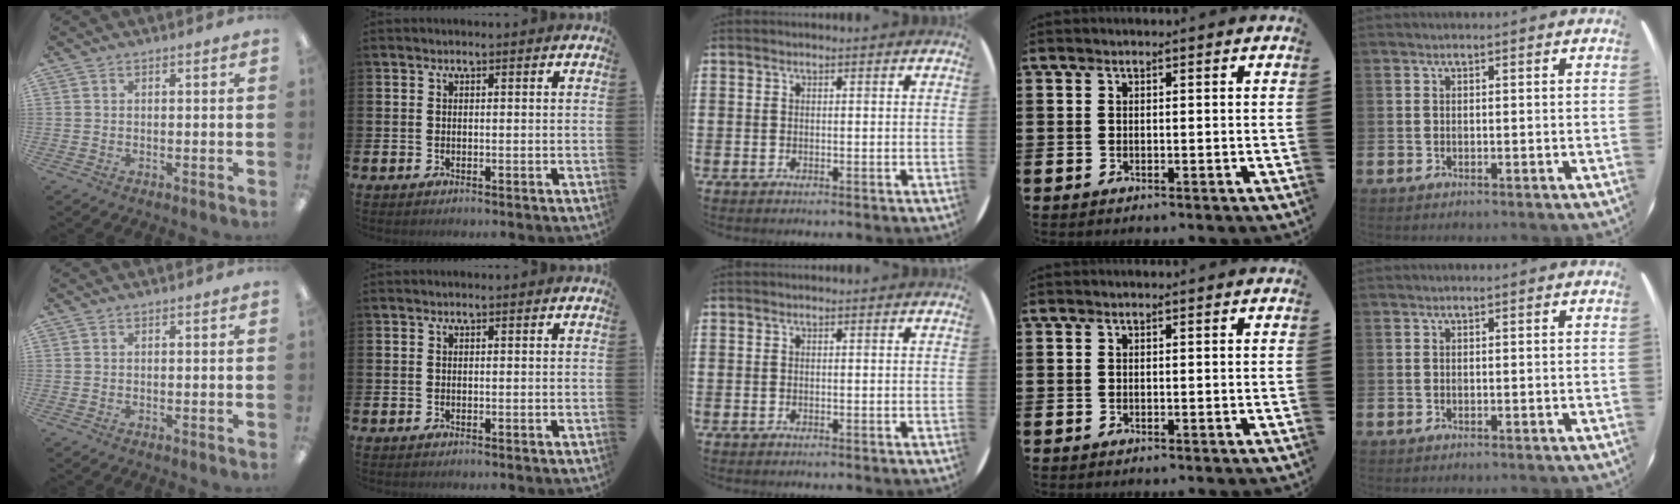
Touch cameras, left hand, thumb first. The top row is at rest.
{}